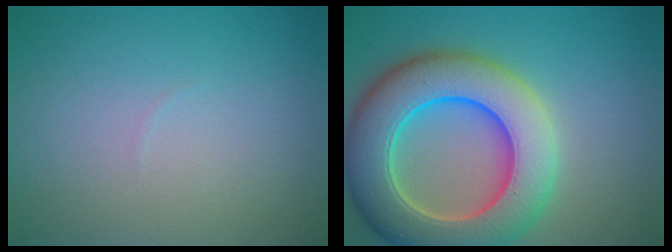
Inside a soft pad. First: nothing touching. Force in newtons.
{"total": 11.7, "press": 11.7, "slide": 0.5}